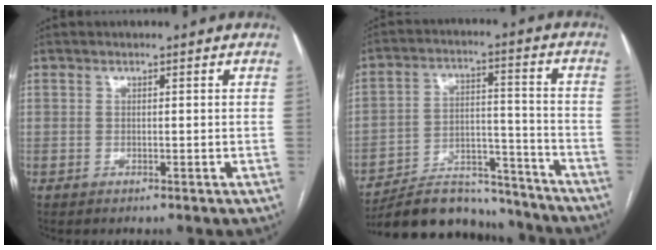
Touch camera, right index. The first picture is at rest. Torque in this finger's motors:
{"motor_torque": [0.51, -0.49, 0.18, 0.06]}